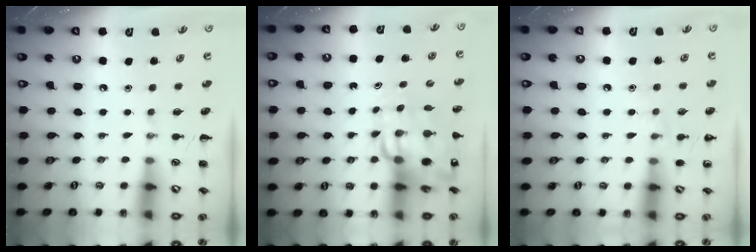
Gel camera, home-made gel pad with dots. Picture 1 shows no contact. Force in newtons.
{"total": 14.4, "press": 13.8, "slide": 4.1}
{"total": 6.1, "press": 5.6, "slide": 2.4}